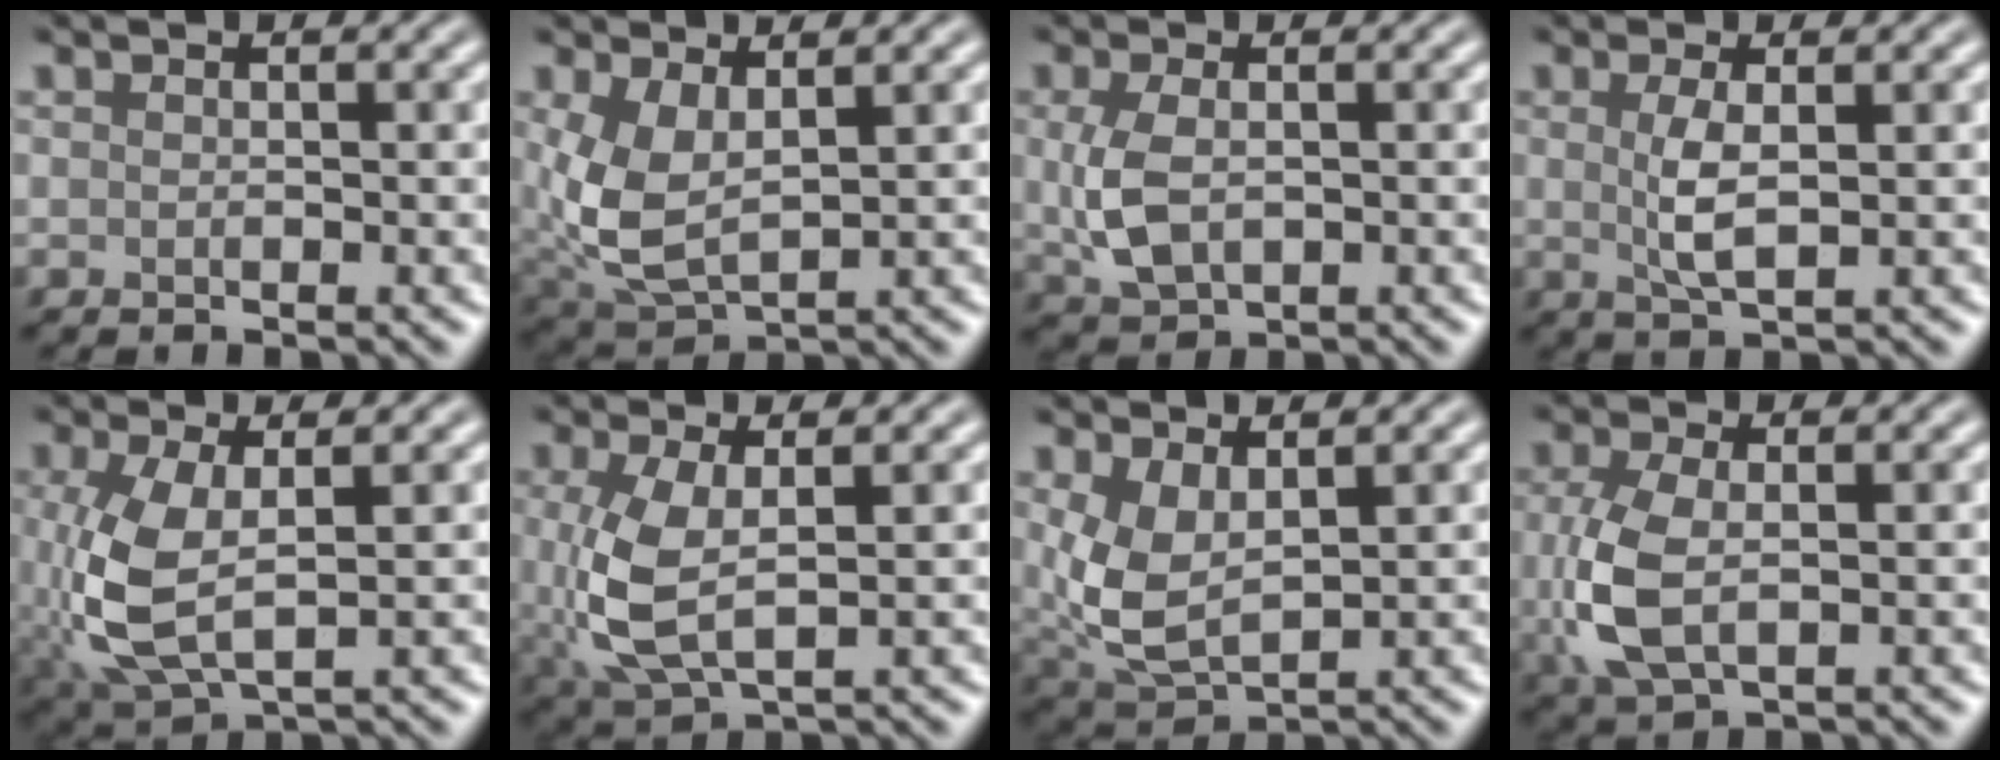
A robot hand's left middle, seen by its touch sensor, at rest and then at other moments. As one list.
[{"total": 5.1, "force": [0.9, 2.7, 4.2], "torque": [-0.108, -0.010, 0.025]}, {"total": 4.0, "force": [0.2, 2.5, 3.1], "torque": [-0.079, 0.000, 0.009]}, {"total": 2.8, "force": [0.4, 0.8, 2.6], "torque": [-0.060, -0.002, 0.009]}, {"total": 6.2, "force": [-0.1, 2.8, 5.5], "torque": [-0.137, -0.008, 0.003]}, {"total": 5.5, "force": [0.3, 2.5, 4.9], "torque": [-0.125, -0.009, 0.010]}, {"total": 4.8, "force": [1.2, 2.5, 3.9], "torque": [-0.099, -0.010, 0.030]}, {"total": 5.3, "force": [0.0, 2.9, 4.4], "torque": [-0.114, -0.005, 0.002]}]